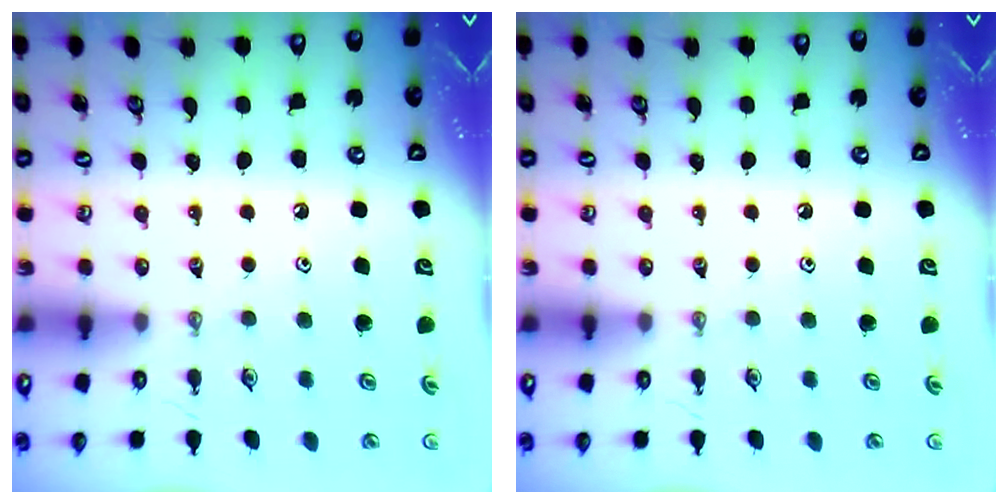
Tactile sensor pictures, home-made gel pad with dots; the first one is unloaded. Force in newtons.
{"total": 0.0}